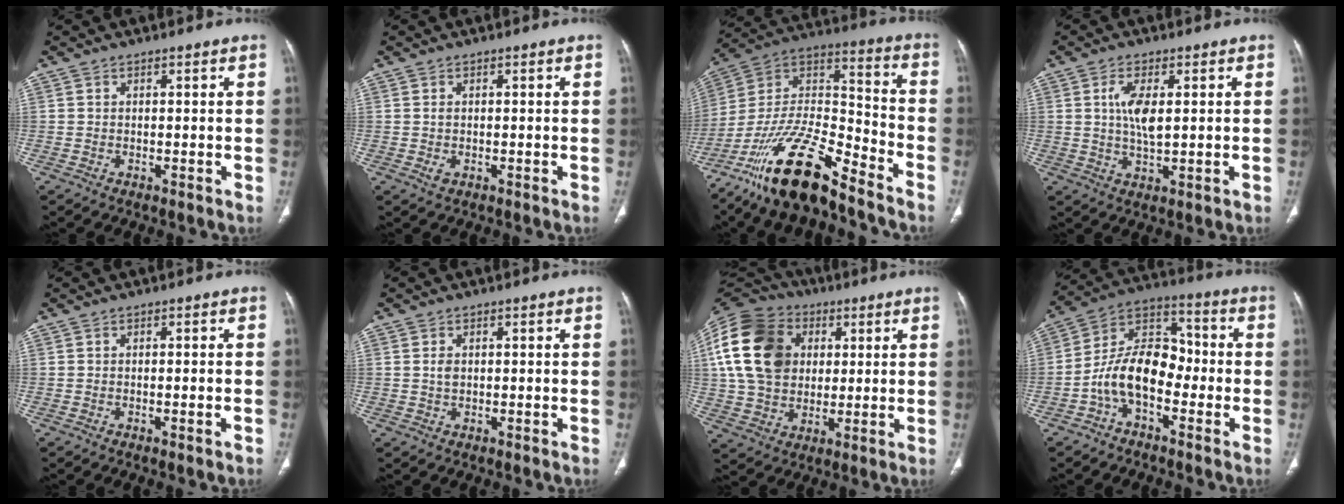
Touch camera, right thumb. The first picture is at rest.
{"total": 1.5, "force": [-0.1, 1.0, 1.2], "torque": [-0.027, 0.002, -0.002]}
{"total": 20.5, "force": [-15.3, 5.5, 12.6], "torque": [-0.235, 0.078, -0.279]}
{"total": 6.1, "force": [1.1, 2.2, 5.6], "torque": [-0.114, -0.009, 0.020]}
{"total": 1.2, "force": [-0.5, 0.1, 1.1], "torque": [-0.024, 0.005, -0.004]}
{"total": 1.6, "force": [0.3, 1.1, 1.2], "torque": [-0.021, -0.001, 0.007]}
{"total": 21.2, "force": [4.3, 16.2, 13.0], "torque": [-0.254, 0.016, 0.078]}
{"total": 12.6, "force": [-3.7, 7.6, 9.4], "torque": [-0.150, 0.056, -0.079]}